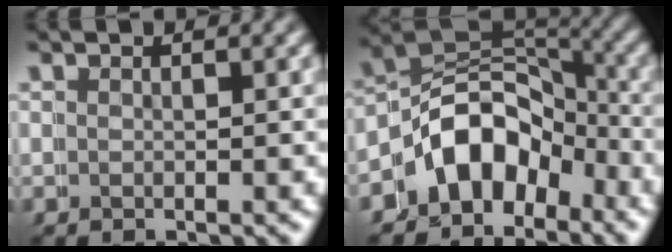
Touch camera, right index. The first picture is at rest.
{"total": 7.3, "force": [-2.6, 5.9, 3.6], "torque": [-0.076, -0.016, -0.050]}